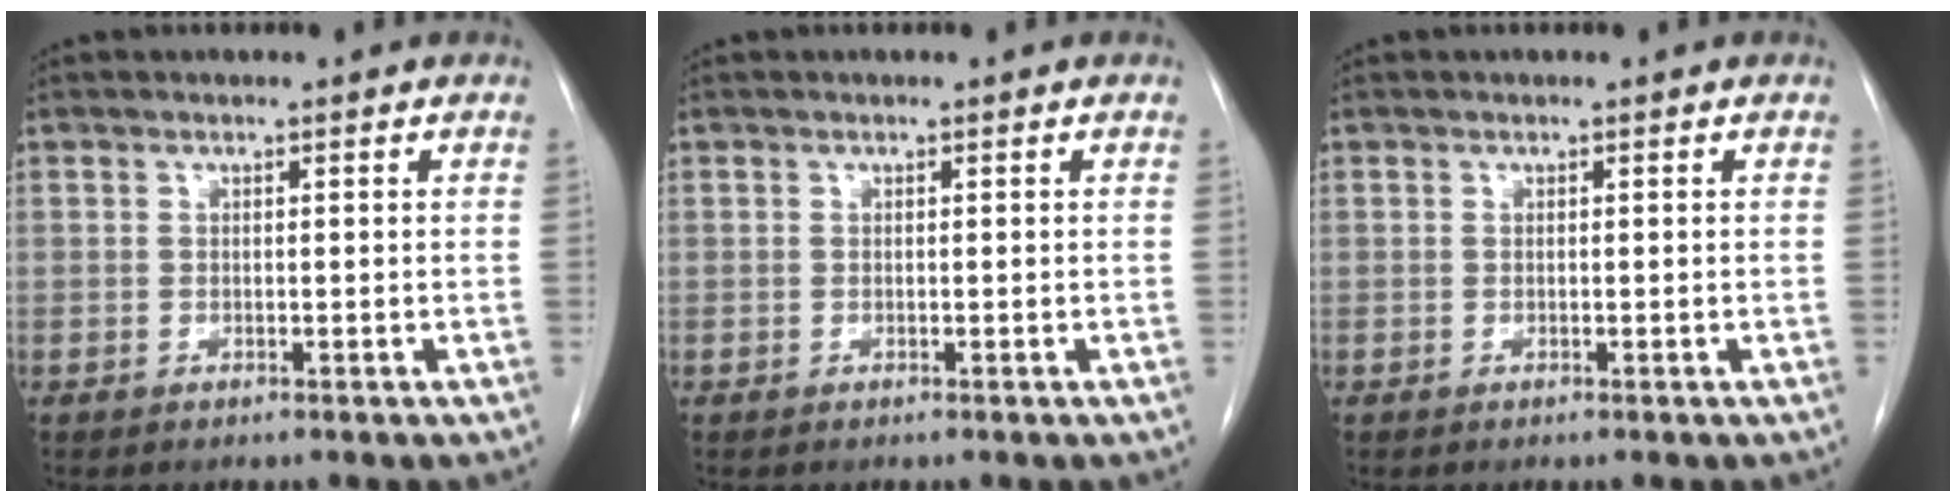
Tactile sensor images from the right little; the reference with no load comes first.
{"total": 0.0}
{"total": 0.0}